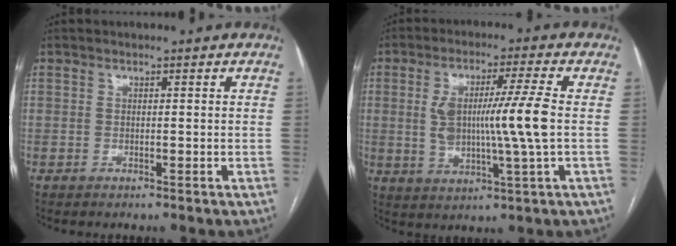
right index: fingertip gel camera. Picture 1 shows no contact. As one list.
[{"total": 10.5, "force": [0.3, 0.0, 10.5], "torque": [-0.198, 0.004, 0.008]}]